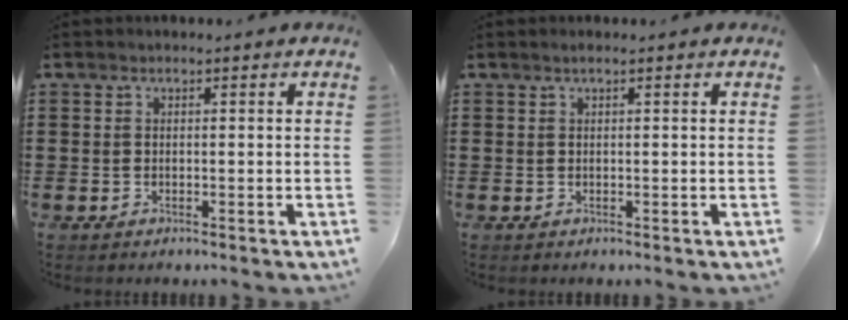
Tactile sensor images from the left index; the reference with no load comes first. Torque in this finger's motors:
{"motor_torque": [0.60, 0.87, 0.13, 0.01]}